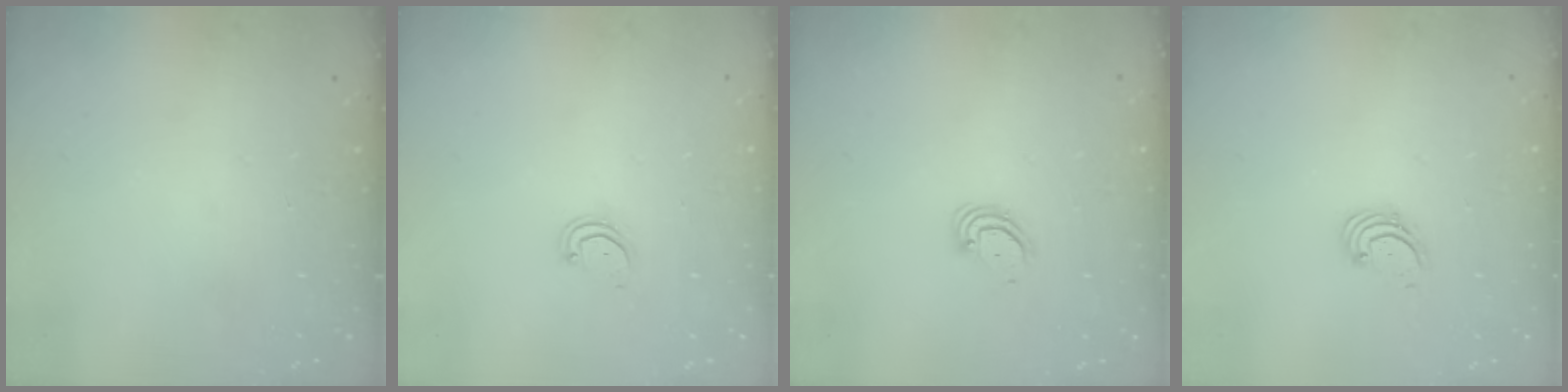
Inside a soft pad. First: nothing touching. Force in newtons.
{"total": 3.0, "press": 3.0, "slide": 0.2}
{"total": 3.6, "press": 3.6, "slide": 0.3}
{"total": 1.6, "press": 1.6, "slide": 0.2}